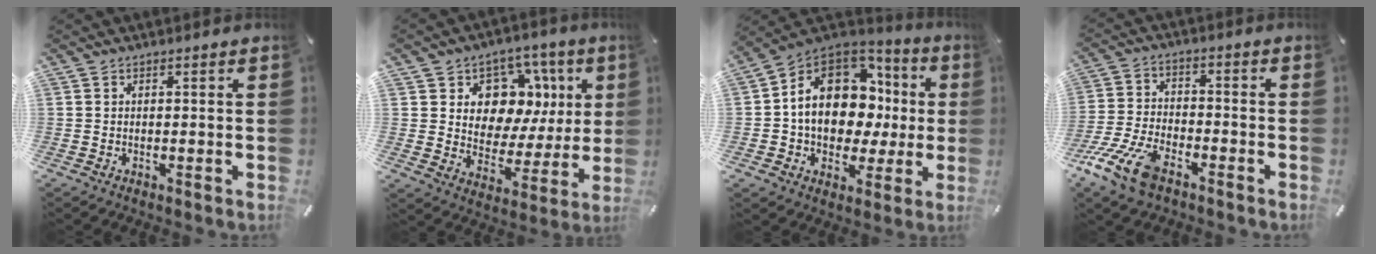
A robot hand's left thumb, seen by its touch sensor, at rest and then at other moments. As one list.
[{"total": 10.6, "force": [4.3, 8.8, 4.1], "torque": [-0.056, -0.048, 0.081]}, {"total": 15.9, "force": [1.6, 12.1, 10.3], "torque": [-0.179, -0.014, 0.028]}, {"total": 12.4, "force": [-7.6, 6.3, 7.5], "torque": [-0.154, 0.037, -0.142]}]